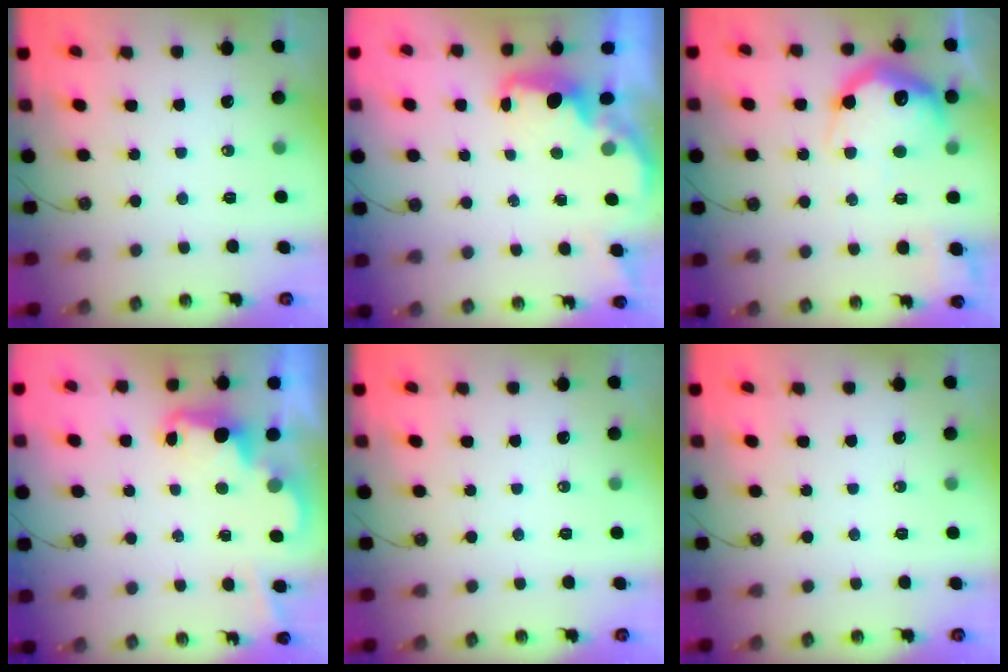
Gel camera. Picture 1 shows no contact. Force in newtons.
{"total": 1.6, "press": 1.4, "slide": 0.7}
{"total": 24.4, "press": 24.3, "slide": 2.0}
{"total": 2.4, "press": 2.3, "slide": 0.5}
{"total": 0.0}
{"total": 0.0}